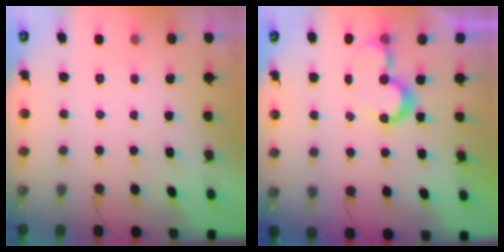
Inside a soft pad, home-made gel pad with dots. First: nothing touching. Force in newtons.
{"total": 7.4, "press": 7.4, "slide": 0.4}